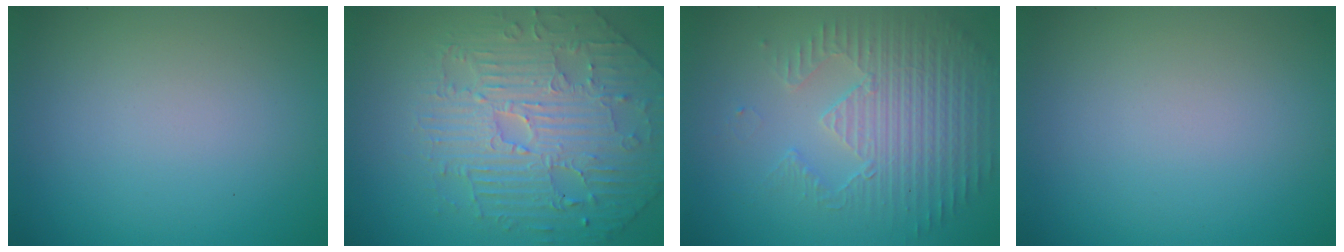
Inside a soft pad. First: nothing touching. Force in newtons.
{"total": 5.1, "press": 4.9, "slide": 1.5}
{"total": 3.8, "press": 3.6, "slide": 1.1}
{"total": 0.0}